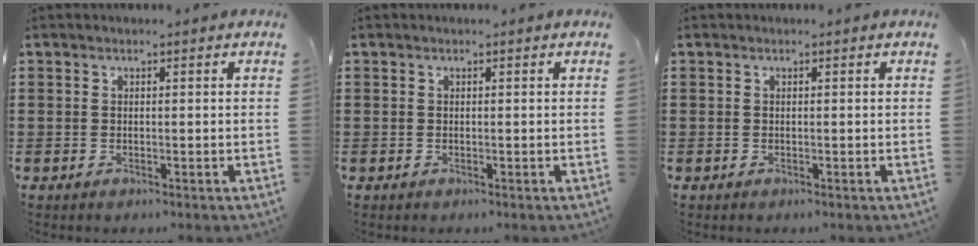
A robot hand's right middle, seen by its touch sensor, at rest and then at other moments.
{"total": 0.0}
{"total": 0.0}